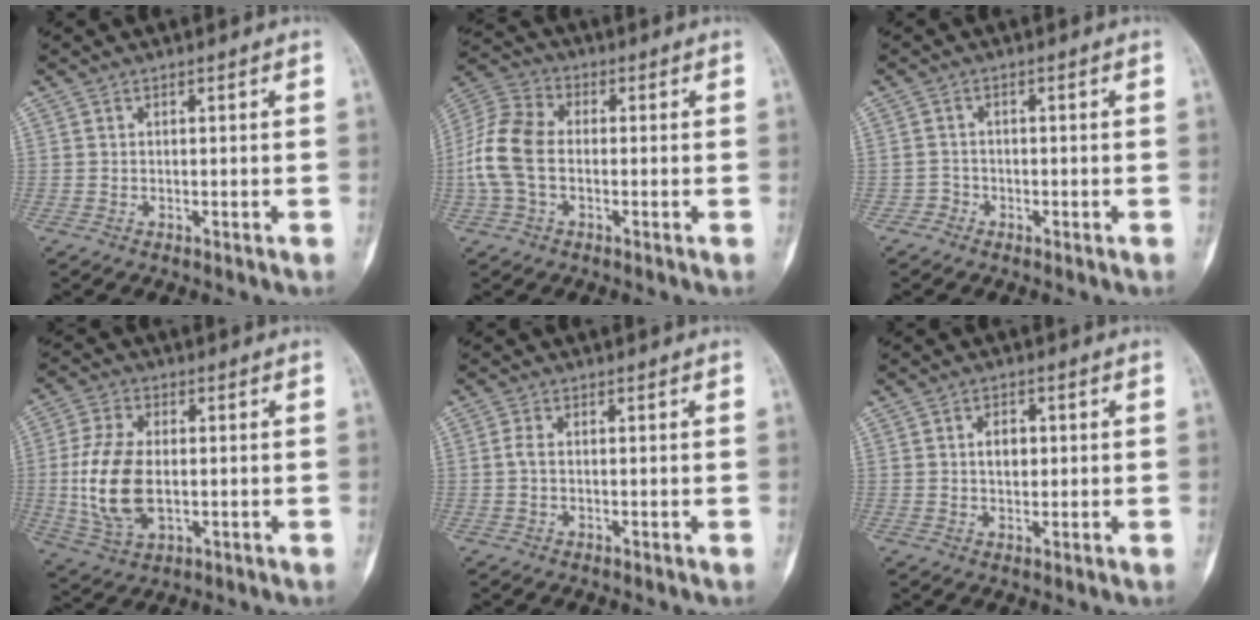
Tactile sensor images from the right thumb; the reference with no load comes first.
{"total": 10.9, "force": [-1.2, 7.0, 8.3], "torque": [-0.180, 0.029, -0.033]}
{"total": 1.6, "force": [-1.0, 1.2, -0.5], "torque": [0.020, 0.008, -0.029]}
{"total": 13.1, "force": [-0.7, 7.5, 10.7], "torque": [-0.221, -0.004, -0.008]}
{"total": 1.5, "force": [-0.1, 0.7, 1.3], "torque": [-0.027, 0.000, -0.003]}
{"total": 3.6, "force": [0.5, 2.3, 2.7], "torque": [-0.031, -0.001, 0.006]}